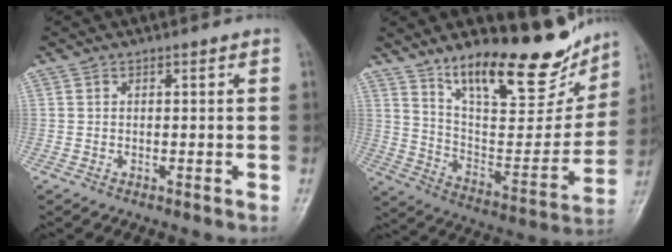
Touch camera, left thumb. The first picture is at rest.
{"total": 23.5, "force": [16.8, 8.1, 14.3], "torque": [-0.161, -0.086, 0.272]}